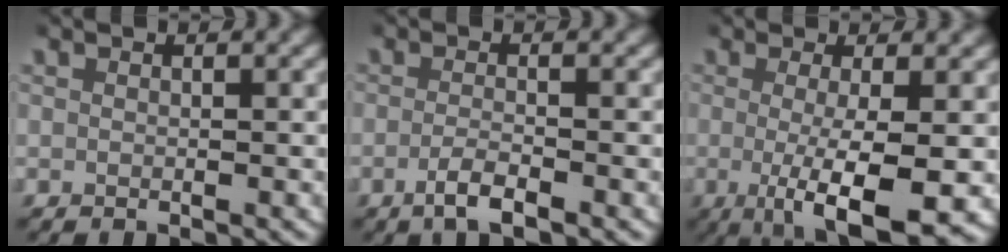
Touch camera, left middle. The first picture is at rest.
{"total": 2.1, "force": [-1.3, 0.5, 1.6], "torque": [-0.036, -0.010, -0.021]}
{"total": 6.7, "force": [-2.6, 1.8, 6.0], "torque": [-0.108, -0.029, -0.021]}